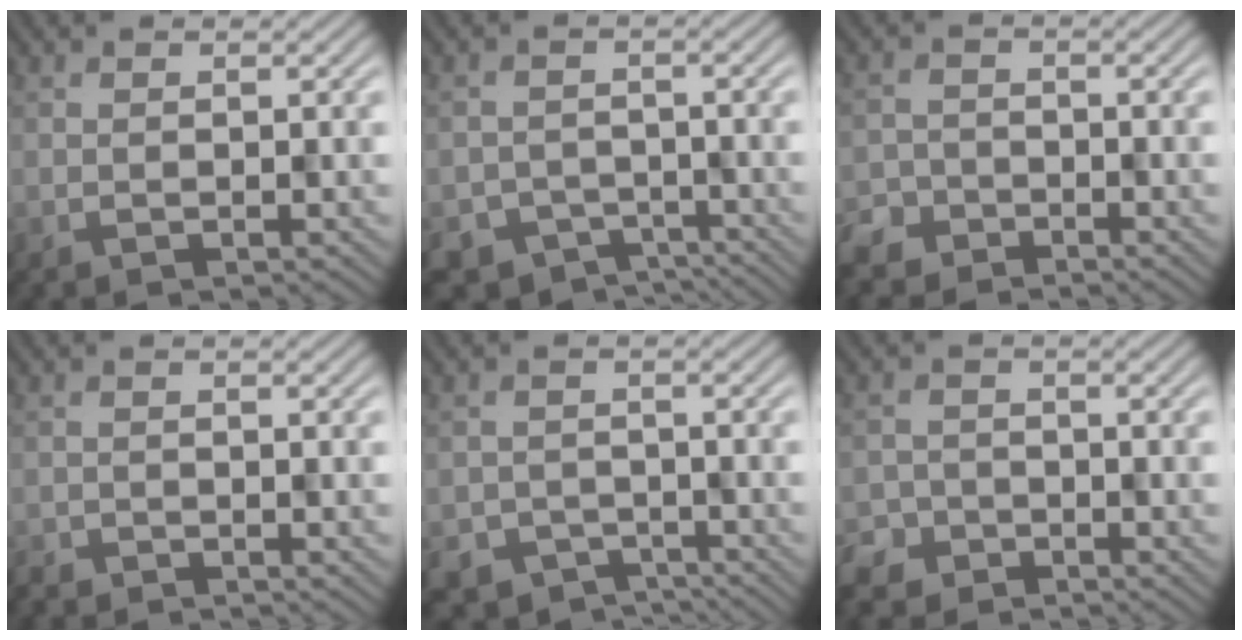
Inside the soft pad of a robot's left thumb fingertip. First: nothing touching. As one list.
[{"total": 5.5, "force": [-4.2, 3.4, 1.1], "torque": [-0.012, -0.014, -0.057]}, {"total": 4.0, "force": [-3.7, 1.6, 0.3], "torque": [0.000, -0.010, -0.074]}, {"total": 1.9, "force": [-1.9, 0.2, -0.2], "torque": [0.005, -0.007, -0.034]}, {"total": 5.4, "force": [-4.3, 3.1, 0.9], "torque": [-0.011, -0.013, -0.060]}, {"total": 4.1, "force": [-3.6, 2.0, 0.1], "torque": [0.003, -0.005, -0.066]}]